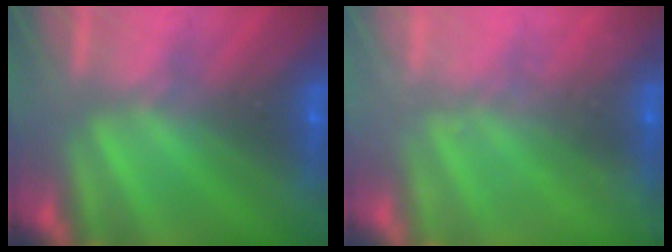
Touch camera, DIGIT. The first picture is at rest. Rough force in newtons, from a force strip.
{"total": 2.3}